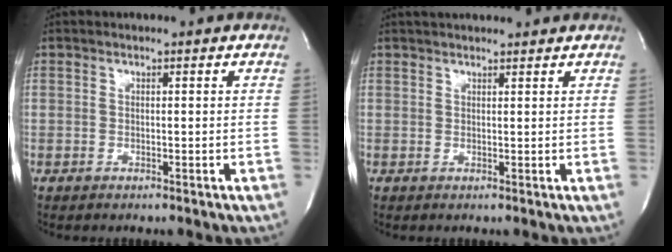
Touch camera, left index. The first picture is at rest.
{"total": 6.7, "force": [6.2, 1.0, 2.5], "torque": [-0.038, 0.033, 0.082]}